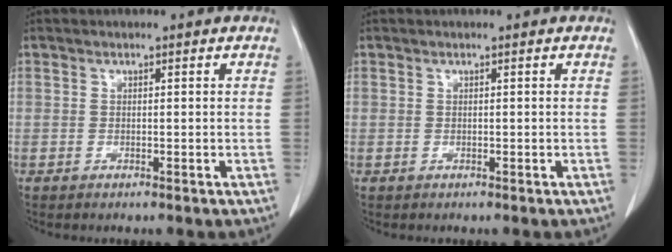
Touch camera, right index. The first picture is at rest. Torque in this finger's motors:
{"motor_torque": [0.00, 0.00, 0.00, 0.00]}